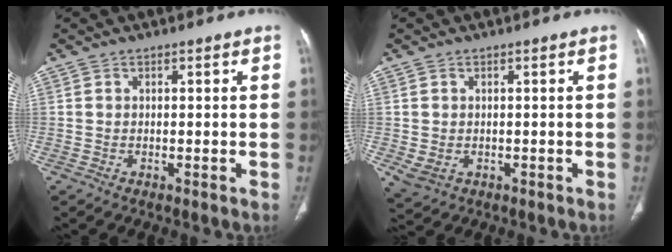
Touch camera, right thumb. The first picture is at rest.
{"total": 3.3, "force": [-0.5, 2.6, 1.9], "torque": [-0.043, -0.003, 0.008]}